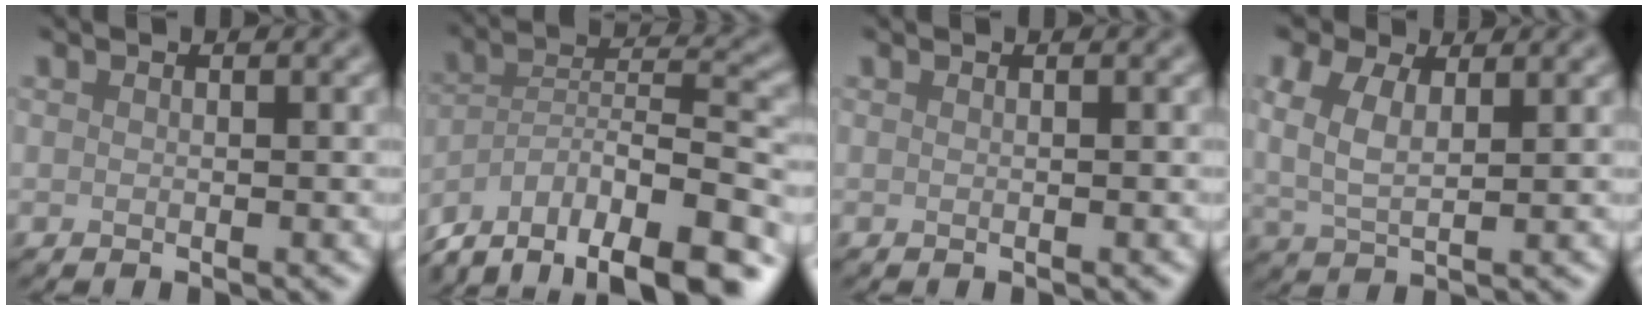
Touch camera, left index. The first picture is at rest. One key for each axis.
{"total": 13.2, "fx": -10.1, "fy": 4.4, "fz": 7.3, "tx": -0.128, "ty": 0.007, "tz": -0.158}
{"total": 0.6, "fx": 0.1, "fy": 0.3, "fz": 0.6, "tx": -0.001, "ty": 0.004, "tz": -0.004}
{"total": 4.6, "fx": 1.8, "fy": 2.5, "fz": 3.4, "tx": -0.075, "ty": 0.005, "tz": 0.028}